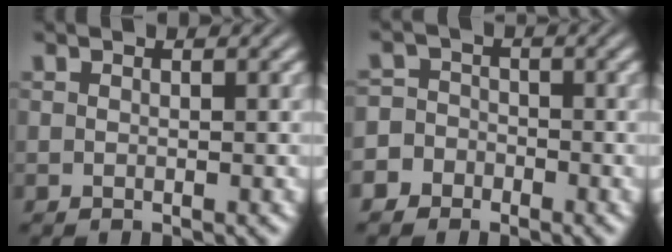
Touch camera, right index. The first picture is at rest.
{"total": 4.9, "force": [-2.3, 4.3, 0.5], "torque": [-0.008, -0.015, -0.045]}